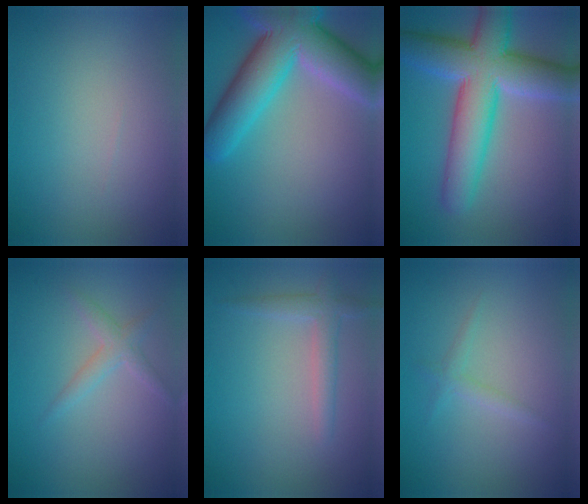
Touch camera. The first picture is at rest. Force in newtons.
{"total": 10.2, "press": 10.2, "slide": 0.6}
{"total": 10.5, "press": 10.5, "slide": 0.5}
{"total": 1.7, "press": 1.7, "slide": 0.1}
{"total": 2.1, "press": 2.1, "slide": 0.1}
{"total": 1.1, "press": 1.1, "slide": 0.1}